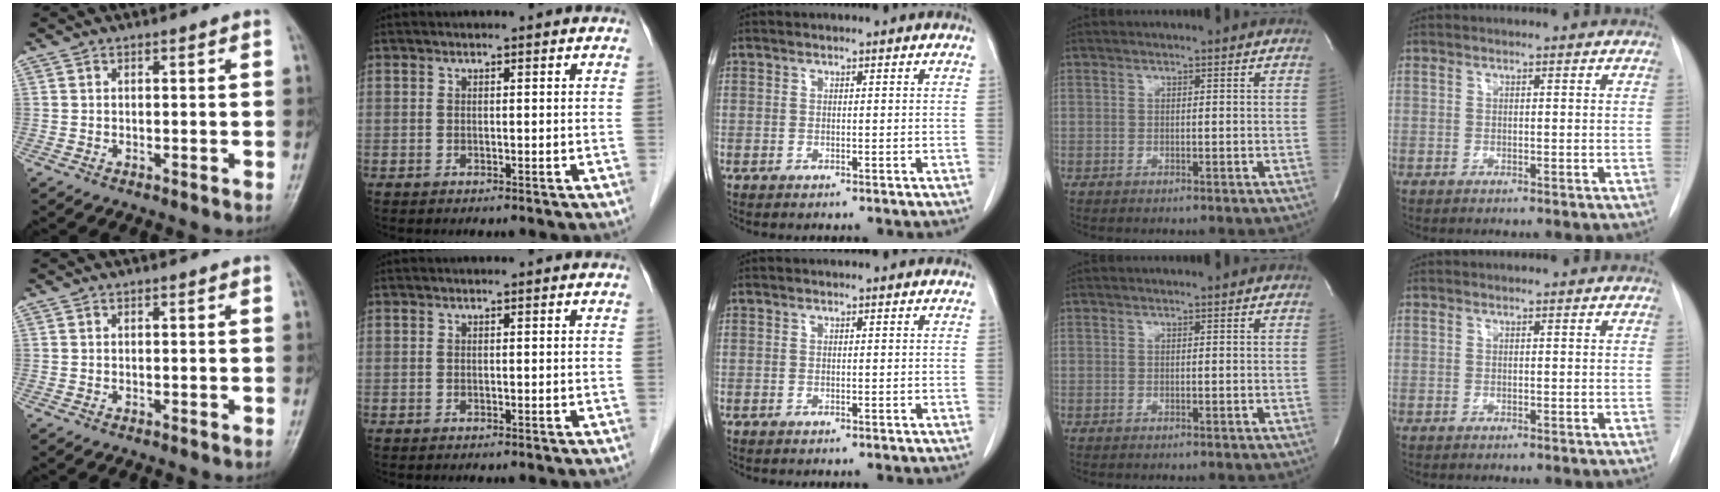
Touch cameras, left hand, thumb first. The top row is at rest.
{}